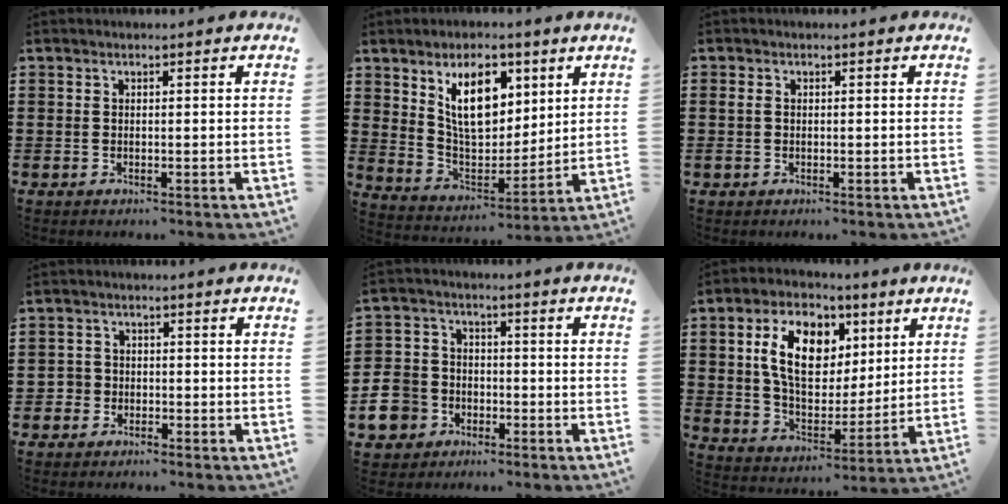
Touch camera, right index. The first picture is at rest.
{"total": 10.8, "force": [5.4, 5.7, 7.5], "torque": [-0.142, 0.000, 0.099]}
{"total": 0.8, "force": [-0.2, 0.6, 0.5], "torque": [-0.012, 0.004, -0.005]}
{"total": 2.0, "force": [-1.4, 1.5, 0.0], "torque": [-0.009, 0.002, -0.032]}
{"total": 7.9, "force": [-4.1, 6.2, 2.7], "torque": [-0.101, 0.017, -0.087]}
{"total": 12.1, "force": [4.3, 7.4, 8.5], "torque": [-0.171, 0.012, 0.077]}